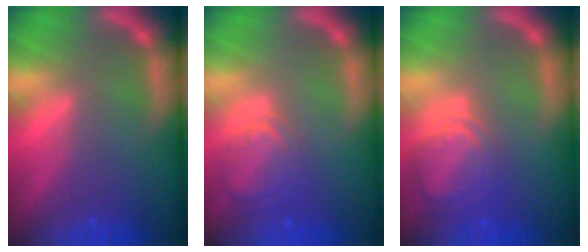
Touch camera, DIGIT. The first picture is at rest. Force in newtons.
{"total": 4.0}
{"total": 5.6}